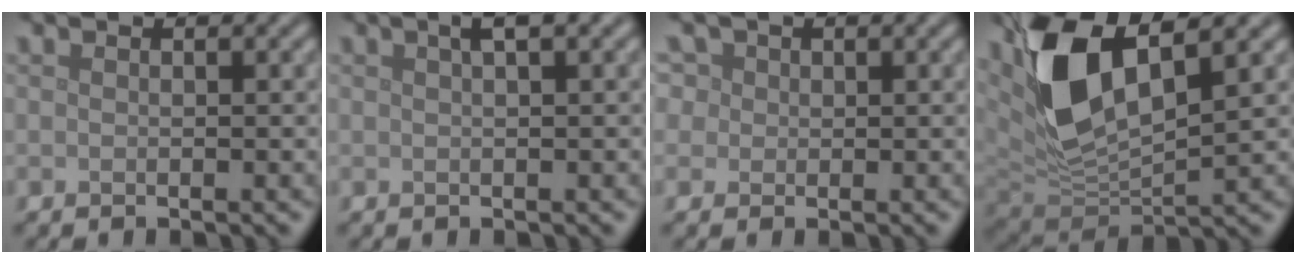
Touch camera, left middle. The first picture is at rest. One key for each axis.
{"total": 2.1, "fx": 1.0, "fy": 0.4, "fz": 1.8, "tx": -0.023, "ty": 0.010, "tz": 0.015}
{"total": 4.8, "fx": 2.2, "fy": 3.8, "fz": 2.0, "tx": -0.046, "ty": 0.021, "tz": 0.018}
{"total": 9.9, "fx": 3.8, "fy": 4.8, "fz": 7.8, "tx": -0.175, "ty": -0.005, "tz": 0.075}